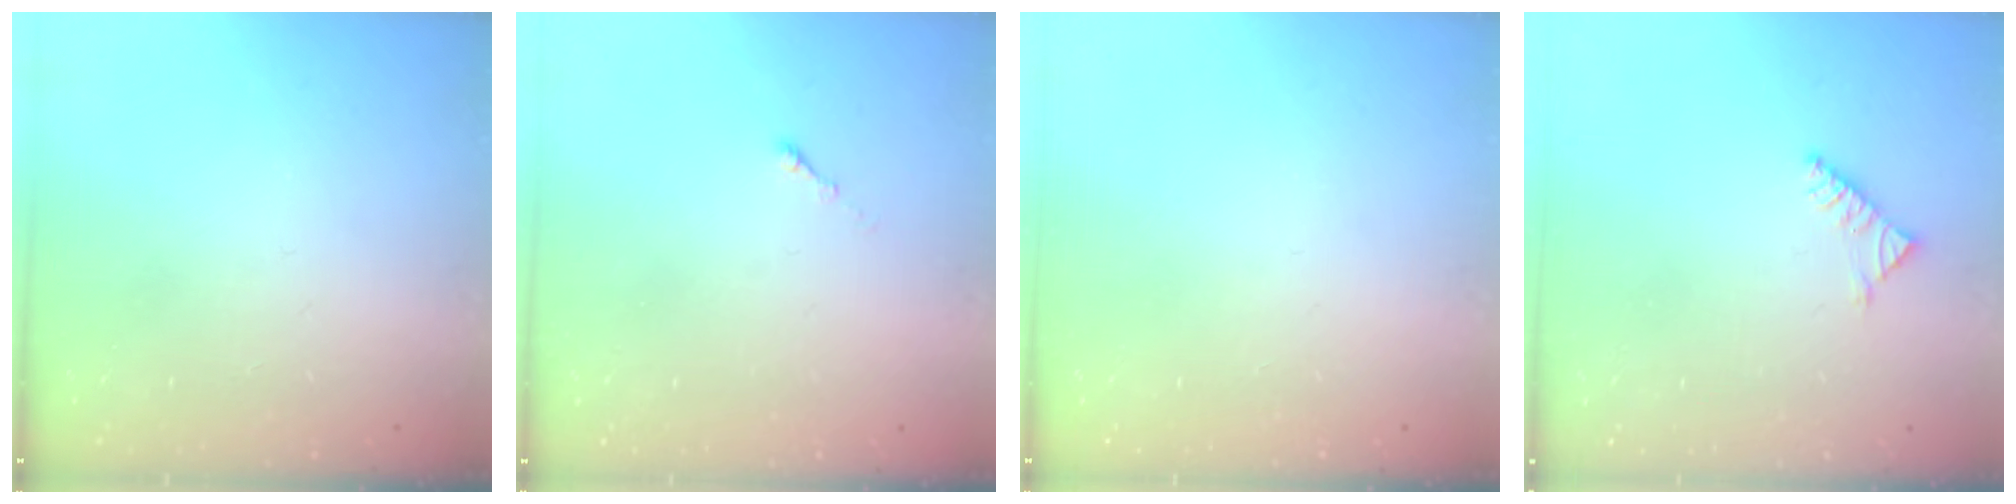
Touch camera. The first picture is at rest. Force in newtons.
{"total": 0.0}
{"total": 0.0}
{"total": 3.6, "press": 3.5, "slide": 0.6}